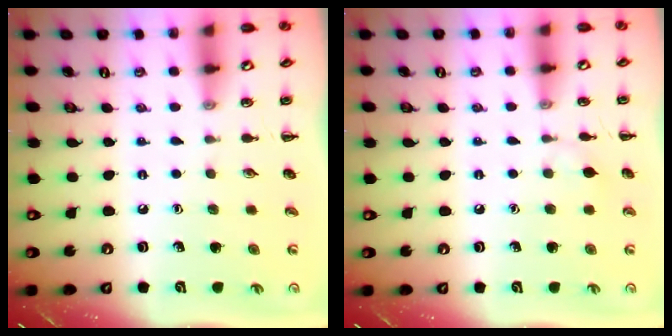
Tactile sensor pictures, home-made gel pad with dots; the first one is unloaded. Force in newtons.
{"total": 4.3, "press": 3.9, "slide": 1.6}